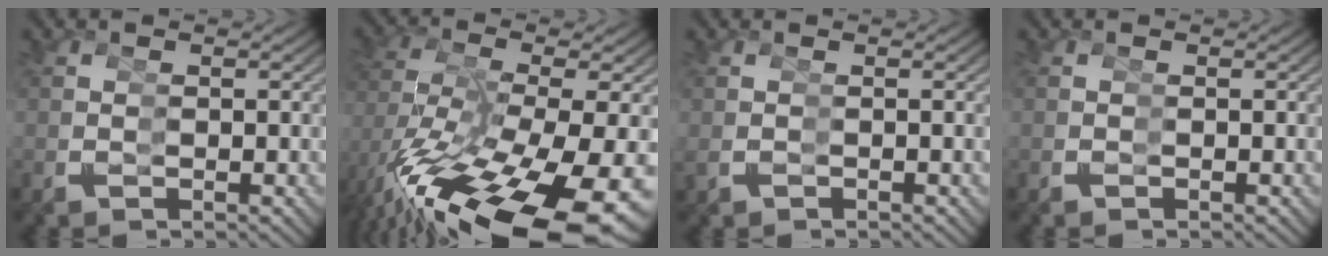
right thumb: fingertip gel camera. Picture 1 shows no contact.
{"total": 13.4, "force": [-4.8, 7.3, 10.2], "torque": [-0.210, -0.055, -0.038]}
{"total": 0.0}
{"total": 0.0}